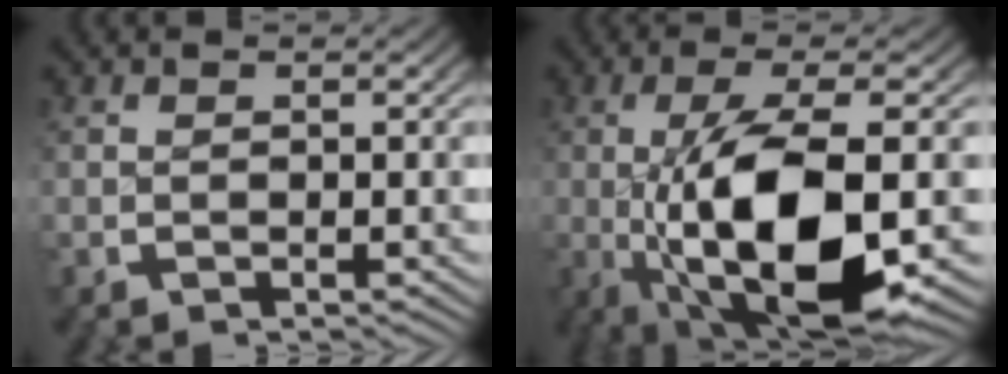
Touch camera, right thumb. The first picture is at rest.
{"total": 15.3, "force": [-2.5, 7.3, 13.3], "torque": [-0.256, -0.040, -0.012]}